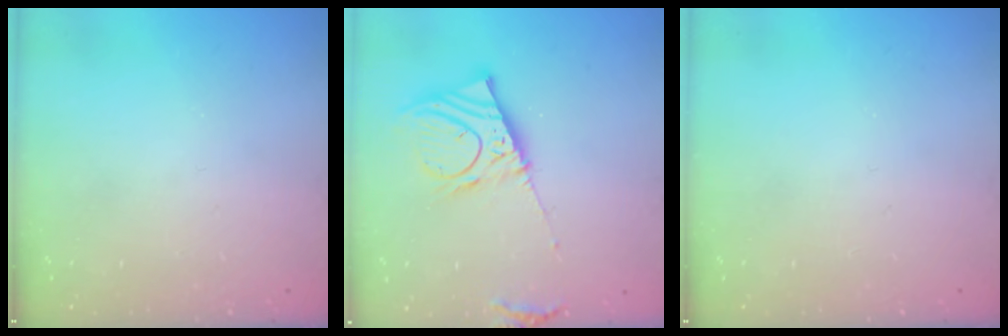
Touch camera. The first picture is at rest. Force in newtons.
{"total": 10.9, "press": 10.7, "slide": 1.8}
{"total": 0.0}